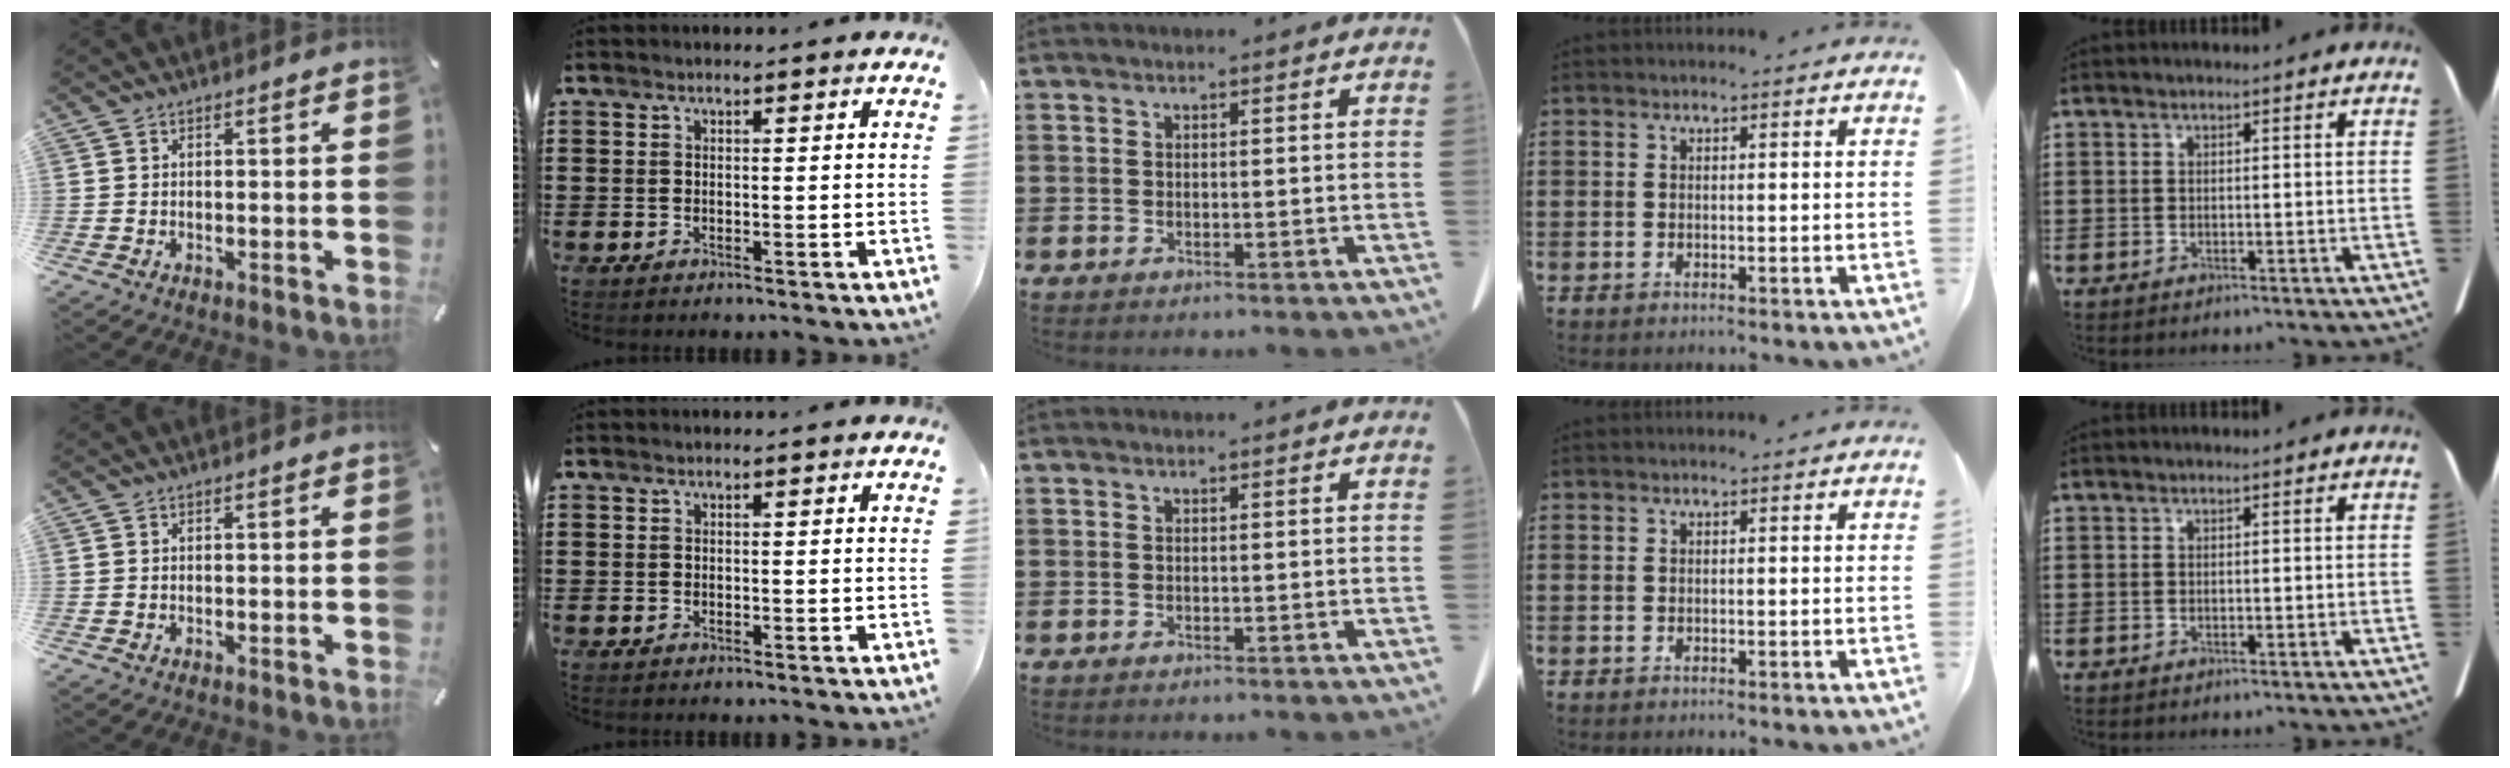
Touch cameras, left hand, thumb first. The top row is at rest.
{}